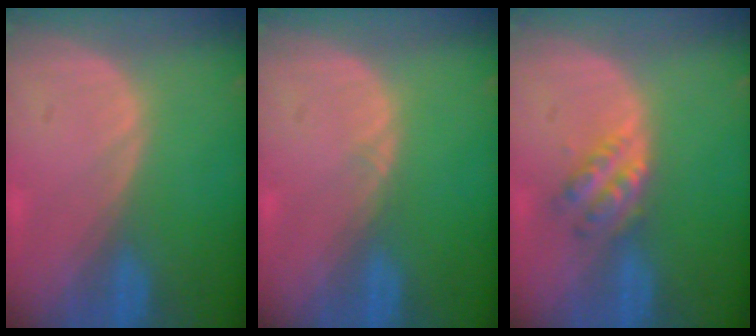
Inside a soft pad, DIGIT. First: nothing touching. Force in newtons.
{"total": 0.5, "press": 0.5, "slide": 0.1}
{"total": 4.7, "press": 4.2, "slide": 2.2}